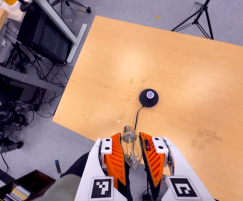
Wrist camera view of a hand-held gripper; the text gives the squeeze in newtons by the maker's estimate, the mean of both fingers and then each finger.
{"total": 21.7, "left": 24.5, "right": 18.8}